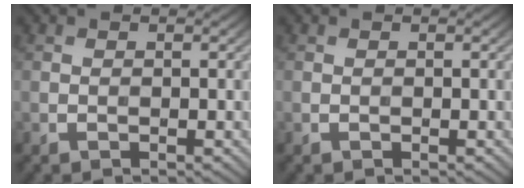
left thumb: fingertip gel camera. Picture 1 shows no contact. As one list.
[{"total": 0.0}]